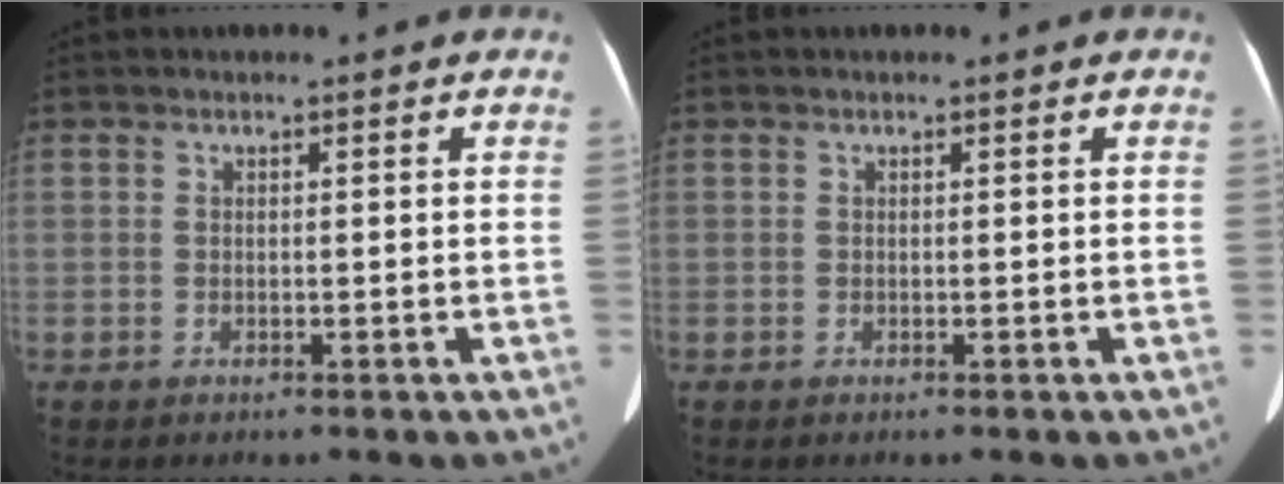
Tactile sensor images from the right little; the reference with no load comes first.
{"total": 0.0}